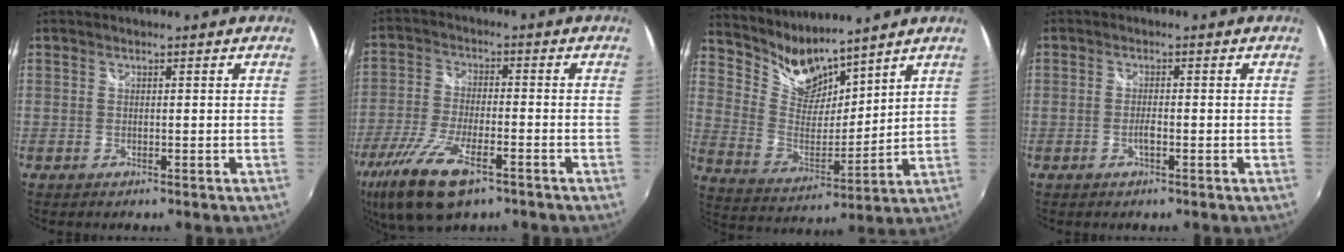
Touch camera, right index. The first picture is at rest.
{"total": 14.5, "force": [-8.8, 5.3, 10.3], "torque": [-0.228, -0.038, -0.169]}
{"total": 10.8, "force": [9.5, 4.0, 3.3], "torque": [-0.076, -0.013, 0.193]}
{"total": 1.5, "force": [-0.7, 0.4, 1.3], "torque": [-0.026, -0.001, -0.012]}